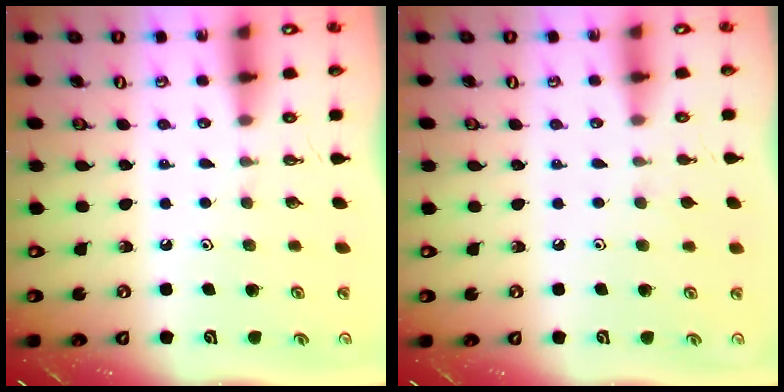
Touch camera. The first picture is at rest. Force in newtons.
{"total": 2.8, "press": 2.7, "slide": 0.5}